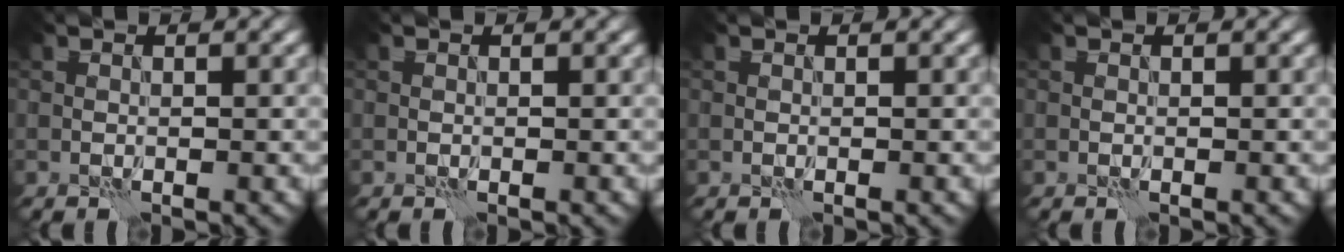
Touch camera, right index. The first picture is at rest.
{"total": 0.0}
{"total": 0.0}
{"total": 0.0}